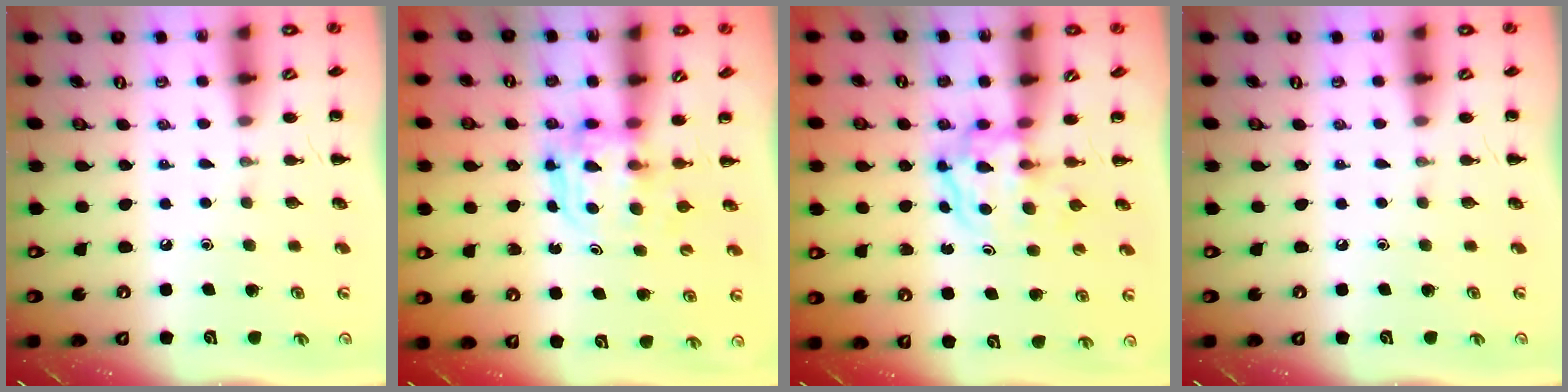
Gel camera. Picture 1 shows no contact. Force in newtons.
{"total": 3.8, "press": 3.8, "slide": 0.2}
{"total": 3.8, "press": 3.8, "slide": 0.5}
{"total": 0.0}